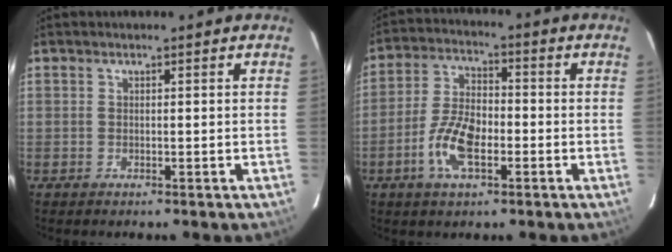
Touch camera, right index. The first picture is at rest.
{"total": 9.7, "force": [-3.6, 4.6, 7.8], "torque": [-0.163, 0.004, -0.067]}